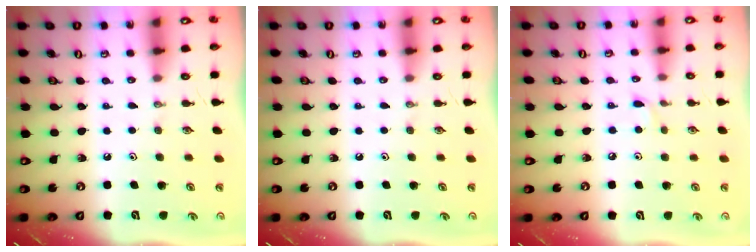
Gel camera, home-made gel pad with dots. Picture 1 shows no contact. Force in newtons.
{"total": 0.0}
{"total": 4.1, "press": 4.1, "slide": 0.5}